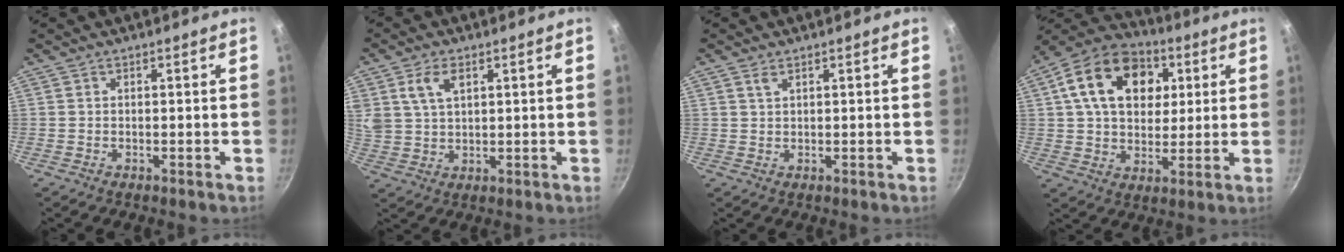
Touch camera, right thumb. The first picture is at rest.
{"total": 6.8, "force": [2.9, 4.2, 4.5], "torque": [-0.076, -0.005, 0.059]}
{"total": 1.5, "force": [0.9, 0.7, 0.9], "torque": [-0.017, -0.004, 0.019]}
{"total": 19.0, "force": [5.5, 13.4, 12.2], "torque": [-0.177, 0.010, 0.082]}